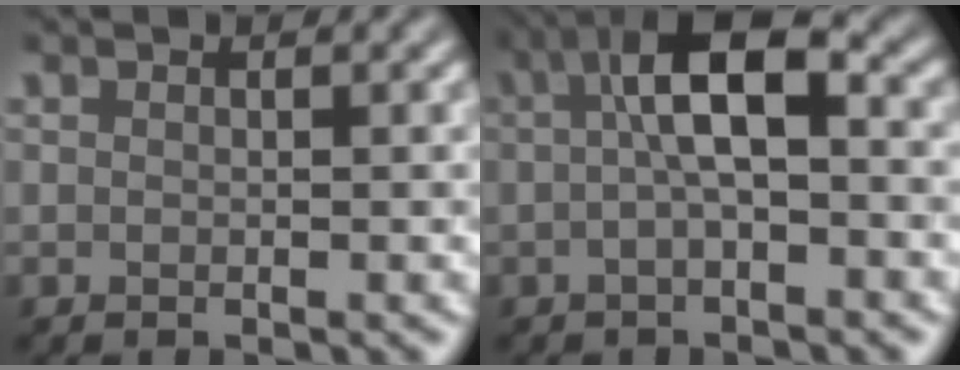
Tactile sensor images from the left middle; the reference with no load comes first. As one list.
[{"total": 5.1, "force": [0.1, 1.5, 4.9], "torque": [-0.090, 0.018, -0.006]}]